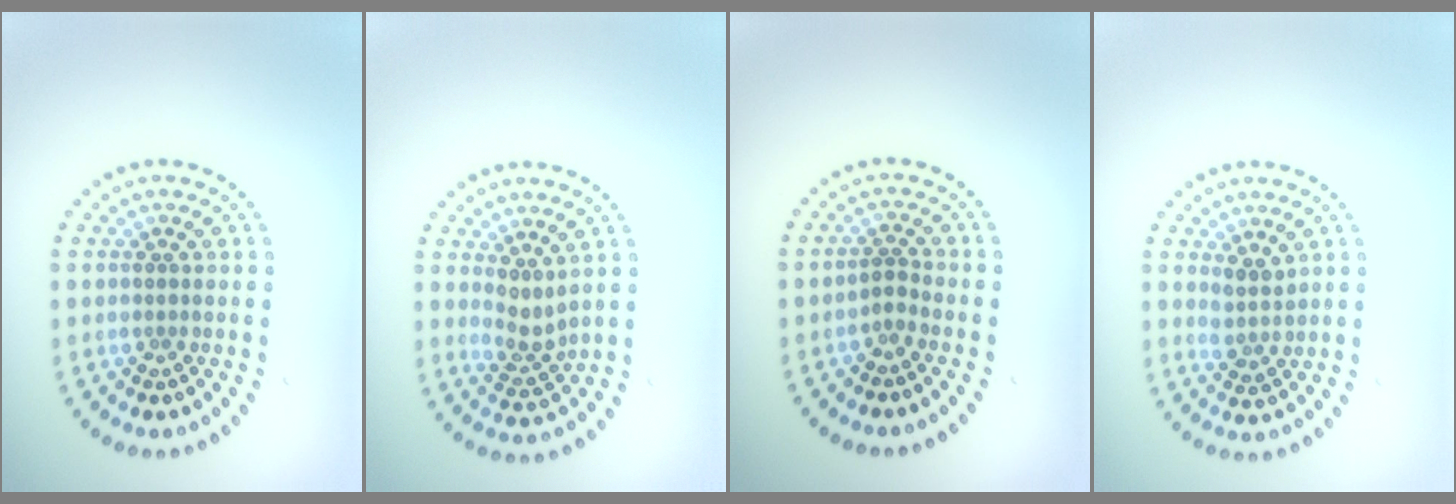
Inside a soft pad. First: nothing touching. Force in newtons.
{"total": 2.2, "press": 1.6, "slide": 1.5}
{"total": 1.1, "press": 0.8, "slide": 0.7}
{"total": 2.0, "press": 1.6, "slide": 1.2}